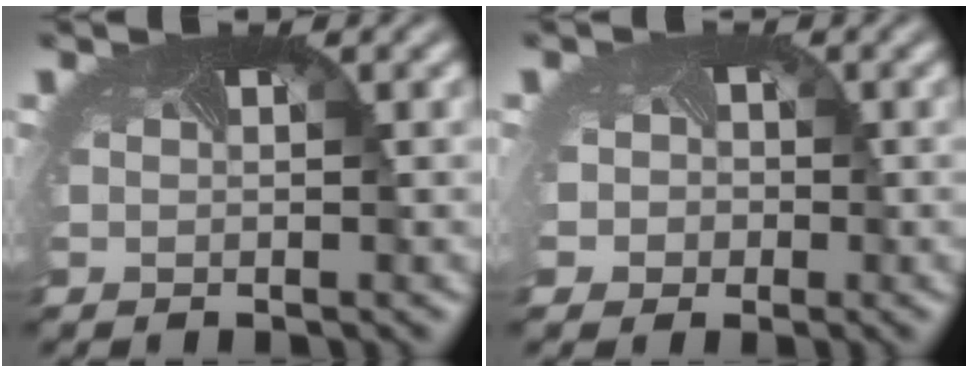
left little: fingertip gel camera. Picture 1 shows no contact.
{"total": 3.2, "force": [-0.7, 3.0, 1.0], "torque": [-0.013, -0.002, -0.024]}